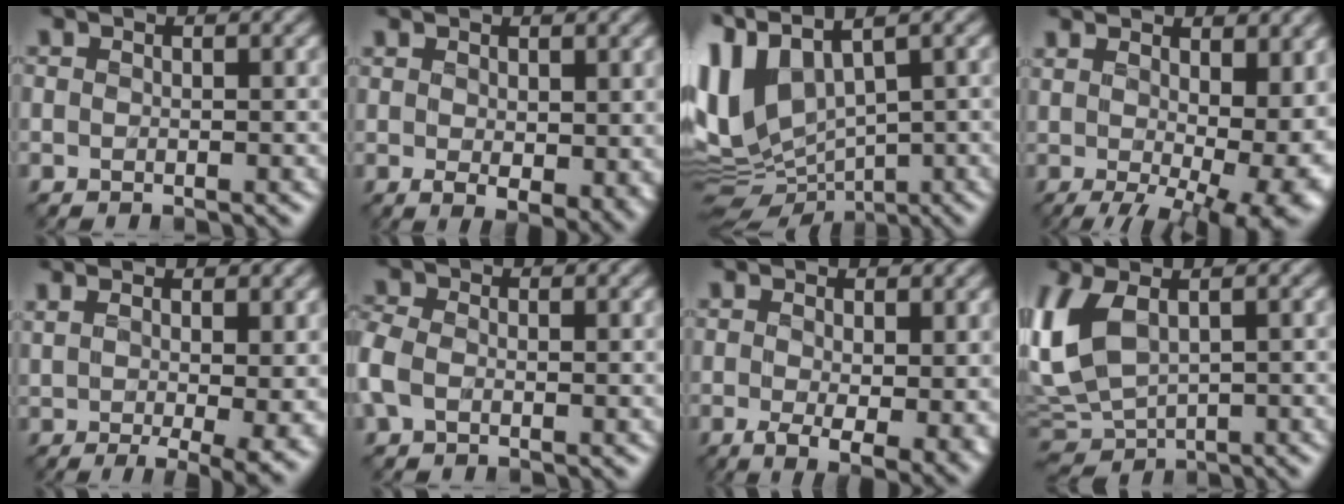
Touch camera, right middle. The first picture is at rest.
{"total": 4.0, "force": [0.5, 1.9, 3.5], "torque": [-0.060, -0.010, 0.018]}
{"total": 8.6, "force": [1.3, 4.8, 7.0], "torque": [-0.164, -0.007, 0.037]}
{"total": 14.1, "force": [0.9, 6.6, 12.4], "torque": [-0.157, -0.018, 0.056]}
{"total": 7.0, "force": [1.0, 2.2, 6.6], "torque": [-0.098, -0.016, 0.032]}
{"total": 2.4, "force": [-0.4, 1.8, 1.6], "torque": [-0.052, 0.007, -0.016]}
{"total": 5.8, "force": [-0.3, 2.1, 5.5], "torque": [-0.087, -0.019, 0.006]}
{"total": 6.4, "force": [0.4, 4.0, 5.0], "torque": [-0.121, 0.002, 0.003]}